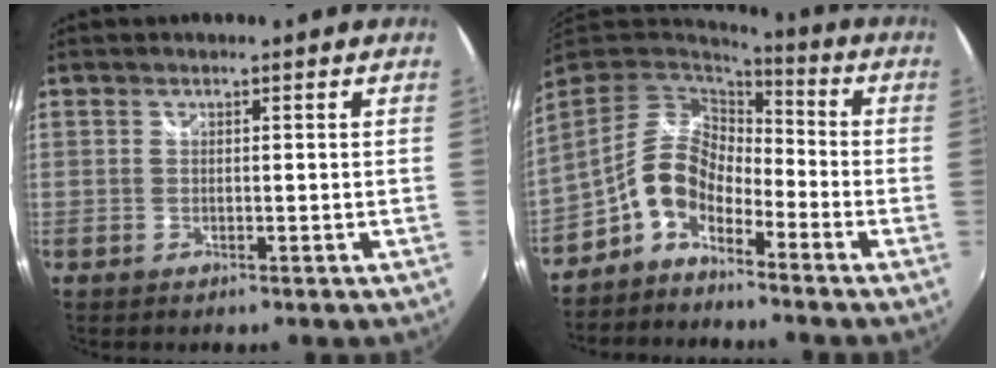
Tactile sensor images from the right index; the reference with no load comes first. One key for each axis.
{"total": 9.0, "fx": -4.9, "fy": 4.9, "fz": 5.8, "tx": -0.116, "ty": 0.020, "tz": -0.103}